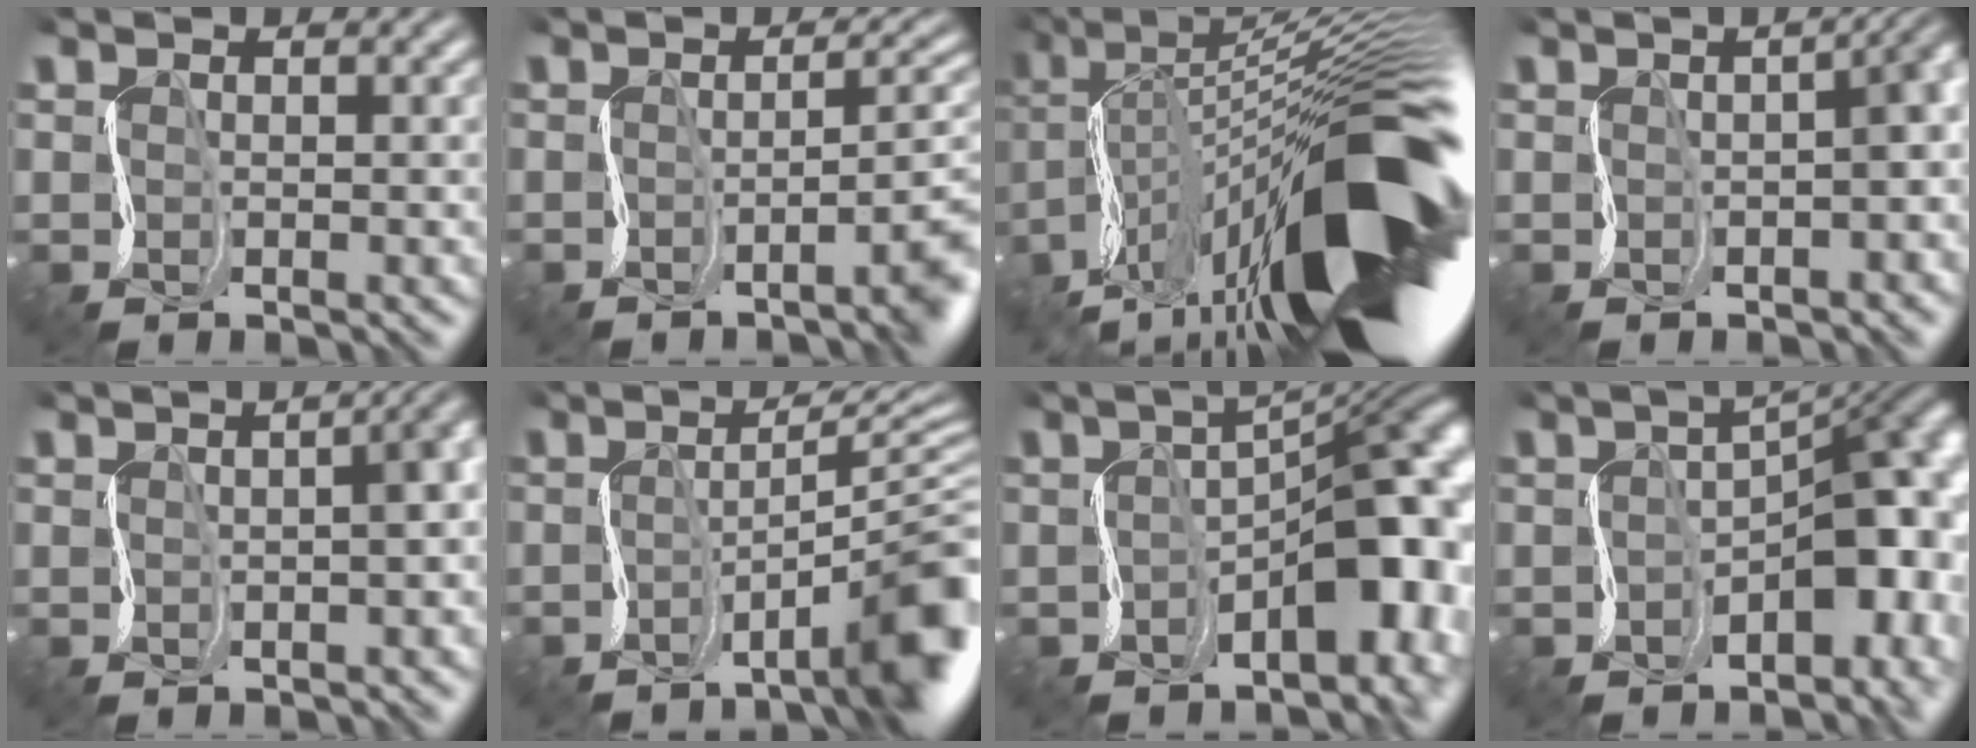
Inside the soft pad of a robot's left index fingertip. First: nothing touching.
{"total": 5.6, "force": [-1.3, 1.3, 5.3], "torque": [-0.044, -0.004, -0.023]}
{"total": 18.4, "force": [-5.0, 6.5, 16.4], "torque": [-0.235, 0.022, -0.112]}
{"total": 7.0, "force": [-0.3, 3.1, 6.2], "torque": [-0.047, 0.007, -0.003]}
{"total": 9.6, "force": [0.9, 5.0, 8.1], "torque": [-0.051, 0.031, -0.018]}
{"total": 8.7, "force": [-2.8, 1.6, 8.1], "torque": [-0.085, 0.010, -0.049]}
{"total": 11.3, "force": [-1.6, 5.3, 9.9], "torque": [-0.094, 0.012, -0.027]}
{"total": 9.5, "force": [-1.1, 5.0, 8.0], "torque": [-0.077, 0.011, -0.021]}